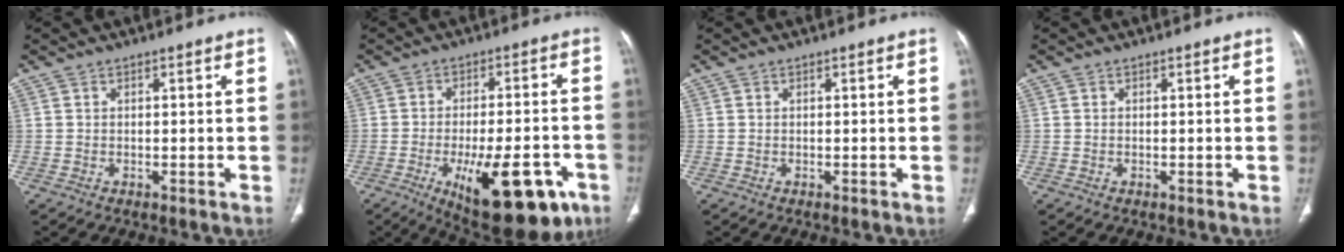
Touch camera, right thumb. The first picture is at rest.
{"total": 19.8, "force": [-8.7, 7.9, 16.0], "torque": [-0.189, 0.020, -0.107]}
{"total": 0.0}
{"total": 0.0}